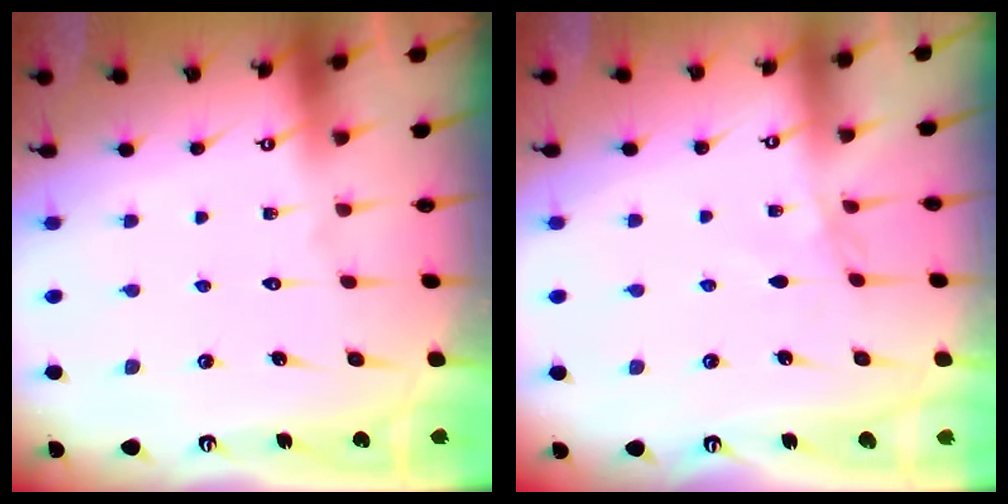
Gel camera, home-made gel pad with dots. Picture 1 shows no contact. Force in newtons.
{"total": 2.5, "press": 2.5, "slide": 0.5}